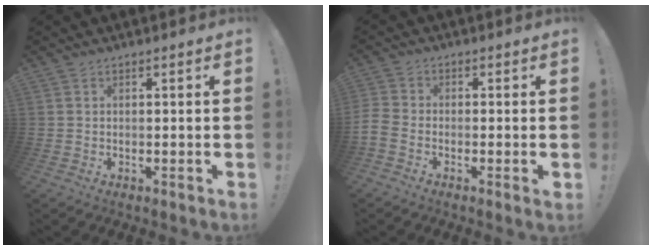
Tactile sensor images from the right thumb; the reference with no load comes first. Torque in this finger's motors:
{"motor_torque": [1.81, 1.78, 1.04, -1.03, 0.25]}